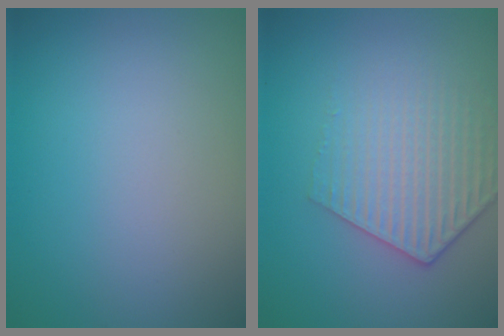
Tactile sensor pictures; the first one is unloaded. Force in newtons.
{"total": 3.9, "press": 3.1, "slide": 2.4}